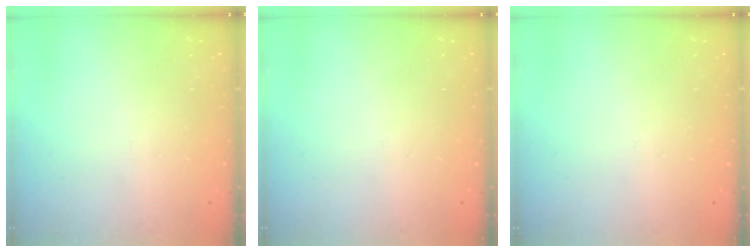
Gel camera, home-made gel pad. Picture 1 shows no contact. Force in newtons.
{"total": 0.0}
{"total": 0.0}